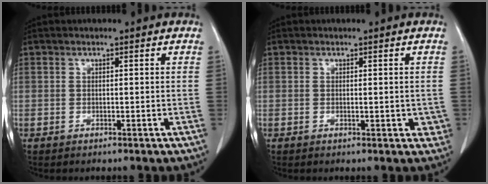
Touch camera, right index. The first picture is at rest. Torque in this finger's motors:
{"motor_torque": [0.12, 0.22, 0.07, 0.05]}